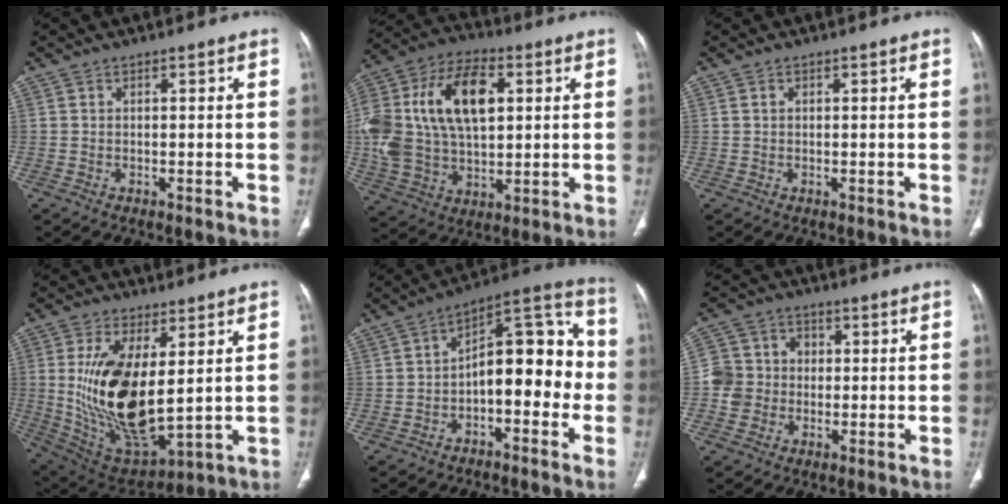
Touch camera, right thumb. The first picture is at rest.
{"total": 24.5, "force": [4.9, 14.7, 19.0], "torque": [-0.394, 0.015, 0.086]}
{"total": 0.5, "force": [0.2, 0.4, 0.3], "torque": [-0.007, 0.002, 0.004]}
{"total": 19.6, "force": [2.4, 9.0, 17.3], "torque": [-0.322, -0.028, 0.067]}
{"total": 14.7, "force": [-2.5, 7.7, 12.3], "torque": [-0.138, 0.062, -0.048]}
{"total": 7.8, "force": [-0.7, 7.4, 2.1], "torque": [-0.012, 0.023, -0.019]}